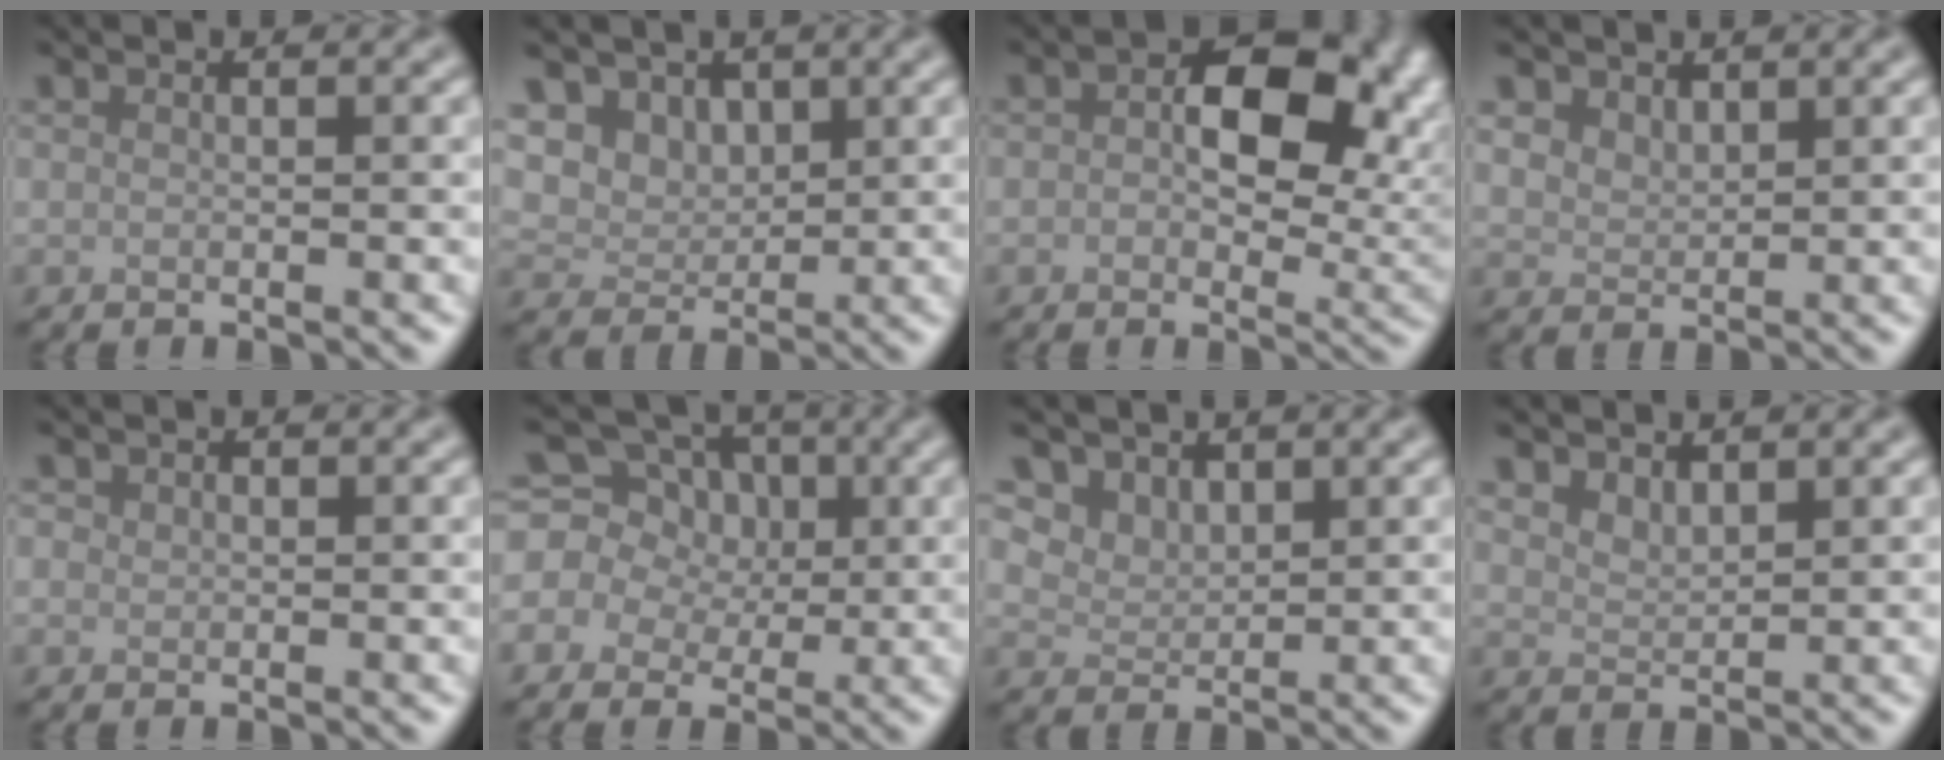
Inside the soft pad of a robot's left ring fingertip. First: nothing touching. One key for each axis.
{"total": 6.3, "fx": 3.0, "fy": 4.7, "fz": 3.1, "tx": -0.068, "ty": 0.002, "tz": 0.043}
{"total": 11.0, "fx": 2.3, "fy": 6.4, "fz": 8.6, "tx": -0.097, "ty": 0.004, "tz": 0.027}
{"total": 1.9, "fx": 1.4, "fy": 1.2, "fz": 0.7, "tx": -0.016, "ty": -0.003, "tz": 0.027}
{"total": 0.9, "fx": 0.3, "fy": 0.9, "fz": 0.2, "tx": 0.002, "ty": -0.001, "tz": 0.000}
{"total": 11.0, "fx": 3.8, "fy": 8.8, "fz": 5.3, "tx": -0.108, "ty": 0.037, "tz": 0.023}
{"total": 4.1, "fx": 2.9, "fy": 2.6, "fz": 1.4, "tx": -0.047, "ty": -0.017, "tz": 0.068}
{"total": 2.0, "fx": 1.7, "fy": 0.8, "fz": 0.8, "tx": -0.015, "ty": -0.001, "tz": 0.036}